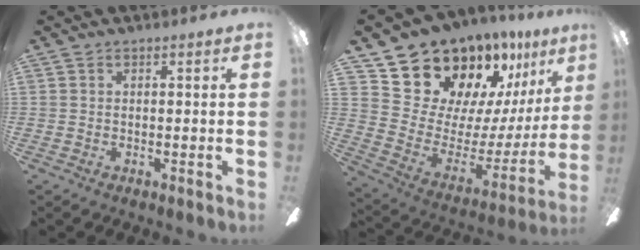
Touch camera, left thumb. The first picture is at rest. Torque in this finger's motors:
{"motor_torque": [2.21, 2.27, 1.38, -1.39, 0.36]}